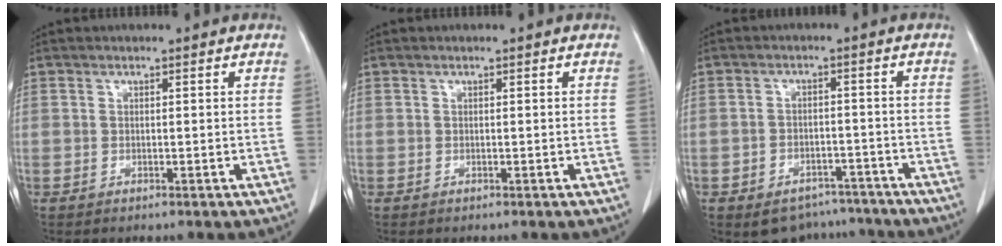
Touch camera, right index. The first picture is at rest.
{"total": 0.0}
{"total": 7.2, "force": [-5.8, 4.1, 1.2], "torque": [0.000, 0.020, -0.078]}